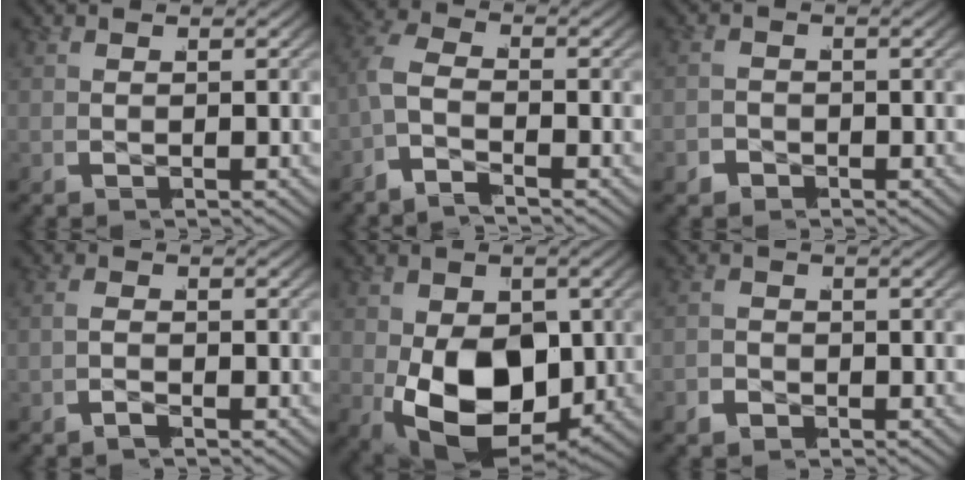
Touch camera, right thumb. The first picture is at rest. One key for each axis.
{"total": 2.7, "fx": -1.4, "fy": 1.3, "fz": 1.9, "tx": -0.052, "ty": -0.007, "tz": -0.035}
{"total": 1.5, "fx": -1.2, "fy": 0.7, "fz": -0.3, "tx": 0.003, "ty": -0.006, "tz": -0.021}
{"total": 0.8, "fx": -0.8, "fy": -0.2, "fz": 0.1, "tx": -0.006, "ty": 0.004, "tz": -0.022}
{"total": 13.5, "fx": -2.1, "fy": 8.7, "fz": 10.1, "tx": -0.211, "ty": -0.068, "tz": 0.000}
{"total": 1.2, "fx": -1.0, "fy": 0.6, "fz": -0.2, "tx": 0.000, "ty": -0.002, "tz": -0.020}